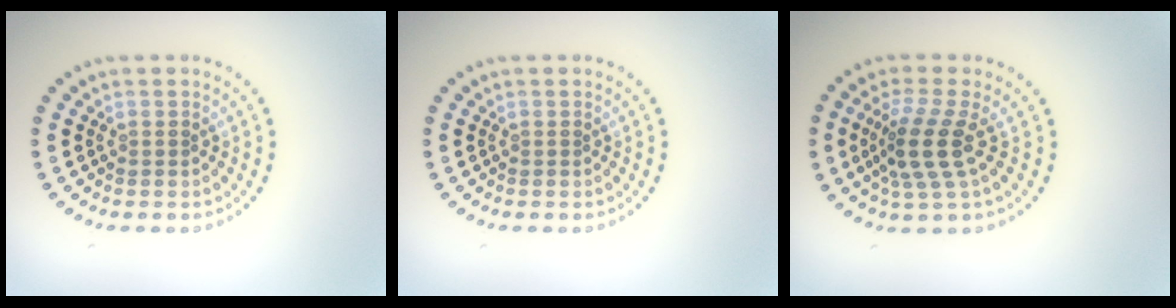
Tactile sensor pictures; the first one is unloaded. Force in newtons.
{"total": 0.0}
{"total": 3.7, "press": 2.8, "slide": 2.4}